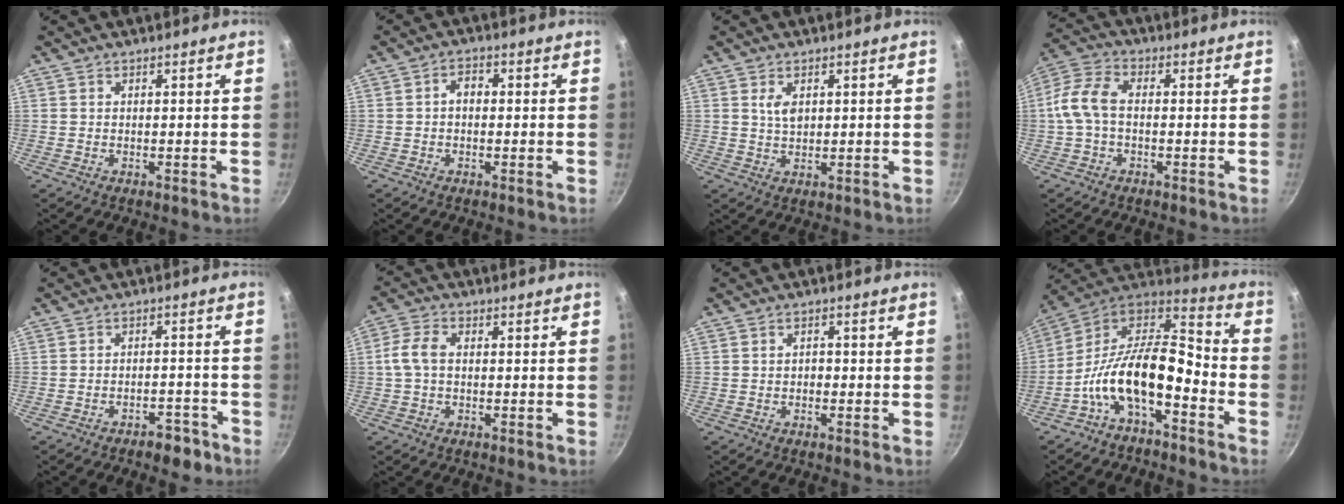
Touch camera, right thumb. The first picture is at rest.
{"total": 2.6, "force": [-0.1, 1.8, 1.9], "torque": [-0.020, 0.013, -0.008]}
{"total": 3.0, "force": [1.0, 1.7, 2.3], "torque": [-0.036, -0.008, 0.022]}
{"total": 7.8, "force": [-0.4, 4.7, 6.3], "torque": [-0.135, 0.025, -0.016]}
{"total": 4.7, "force": [-3.3, 2.1, 2.4], "torque": [-0.025, 0.028, -0.047]}
{"total": 5.1, "force": [0.0, 3.2, 3.9], "torque": [-0.087, 0.015, -0.005]}
{"total": 1.2, "force": [-0.3, 0.9, 0.7], "torque": [-0.003, 0.006, -0.008]}
{"total": 15.8, "force": [-6.1, 6.6, 13.0], "torque": [-0.214, 0.095, -0.114]}